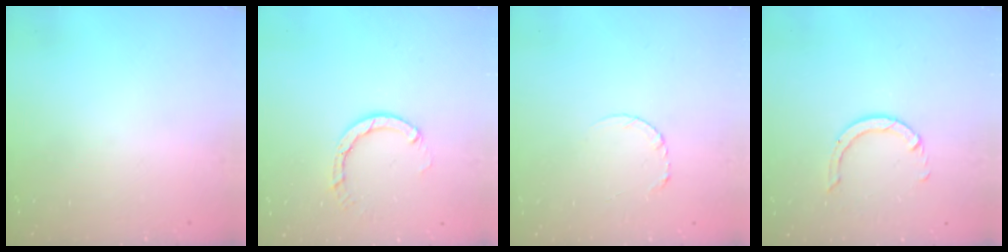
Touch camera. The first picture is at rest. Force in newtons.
{"total": 3.9, "press": 3.9, "slide": 0.4}
{"total": 3.8, "press": 3.8, "slide": 0.3}
{"total": 5.5, "press": 5.5, "slide": 0.5}